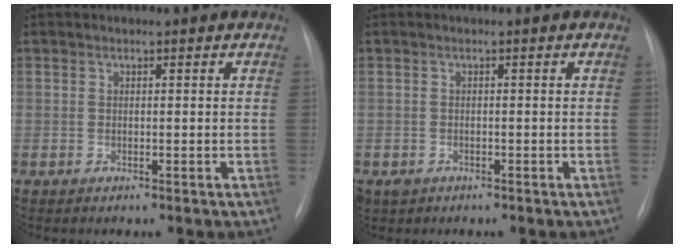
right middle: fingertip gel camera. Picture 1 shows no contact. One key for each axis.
{"total": 1.8, "fx": -0.9, "fy": 1.6, "fz": 0.2, "tx": -0.006, "ty": 0.003, "tz": -0.012}